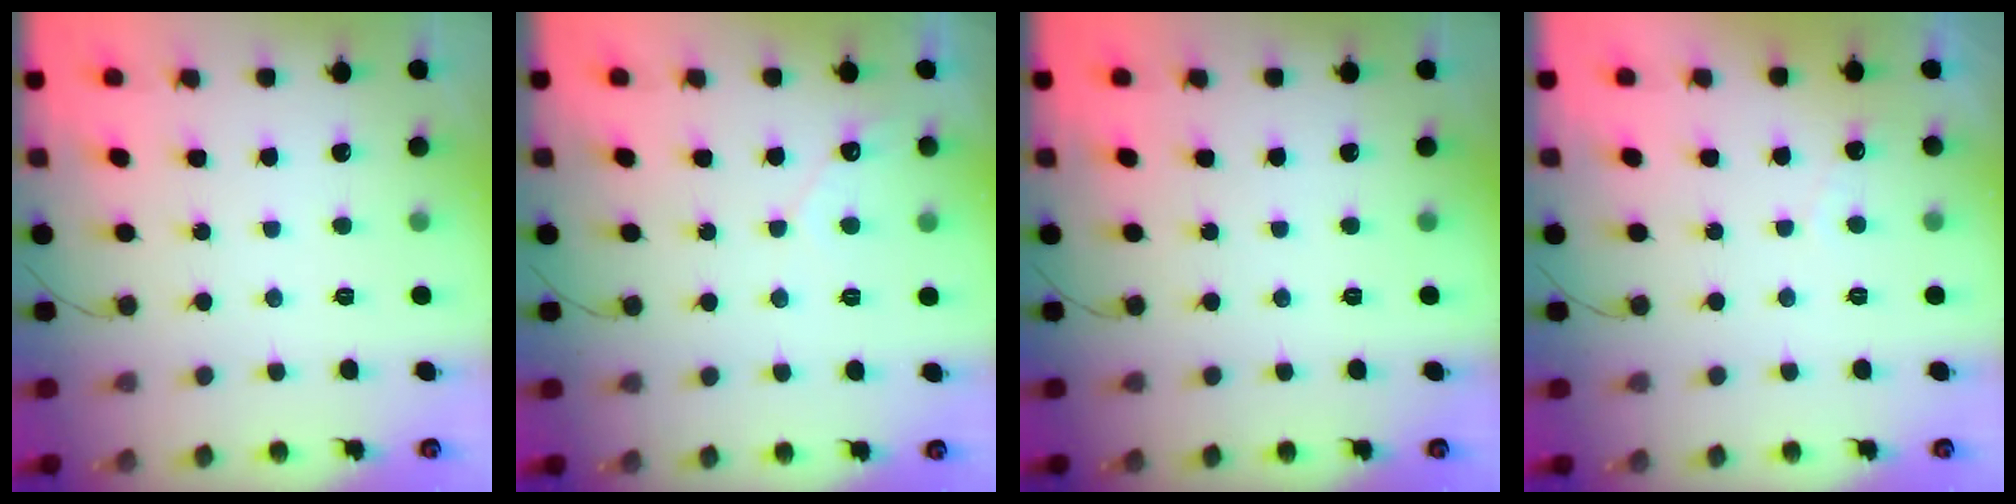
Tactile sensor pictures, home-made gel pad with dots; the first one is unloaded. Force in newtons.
{"total": 2.9, "press": 2.9, "slide": 0.1}
{"total": 0.0}
{"total": 2.5, "press": 2.5, "slide": 0.1}